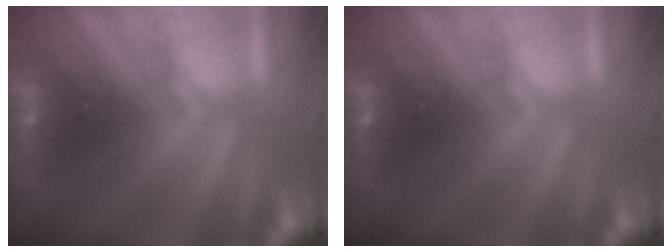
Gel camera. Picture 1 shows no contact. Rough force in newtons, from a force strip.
{"total": 0.0}